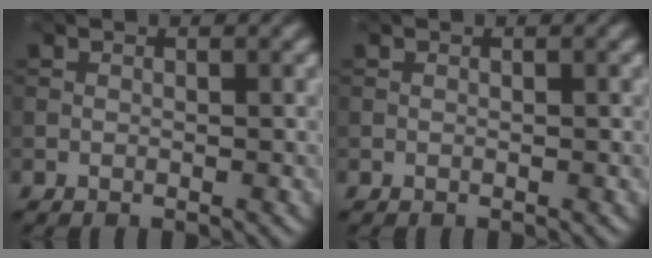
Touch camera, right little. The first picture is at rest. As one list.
[{"total": 0.0}]